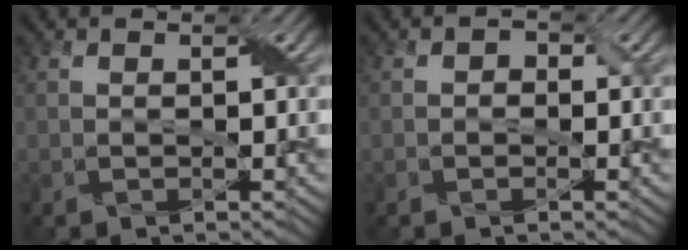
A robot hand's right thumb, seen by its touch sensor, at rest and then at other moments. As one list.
[{"total": 1.1, "force": [-0.3, 1.0, 0.4], "torque": [-0.007, -0.001, -0.010]}]